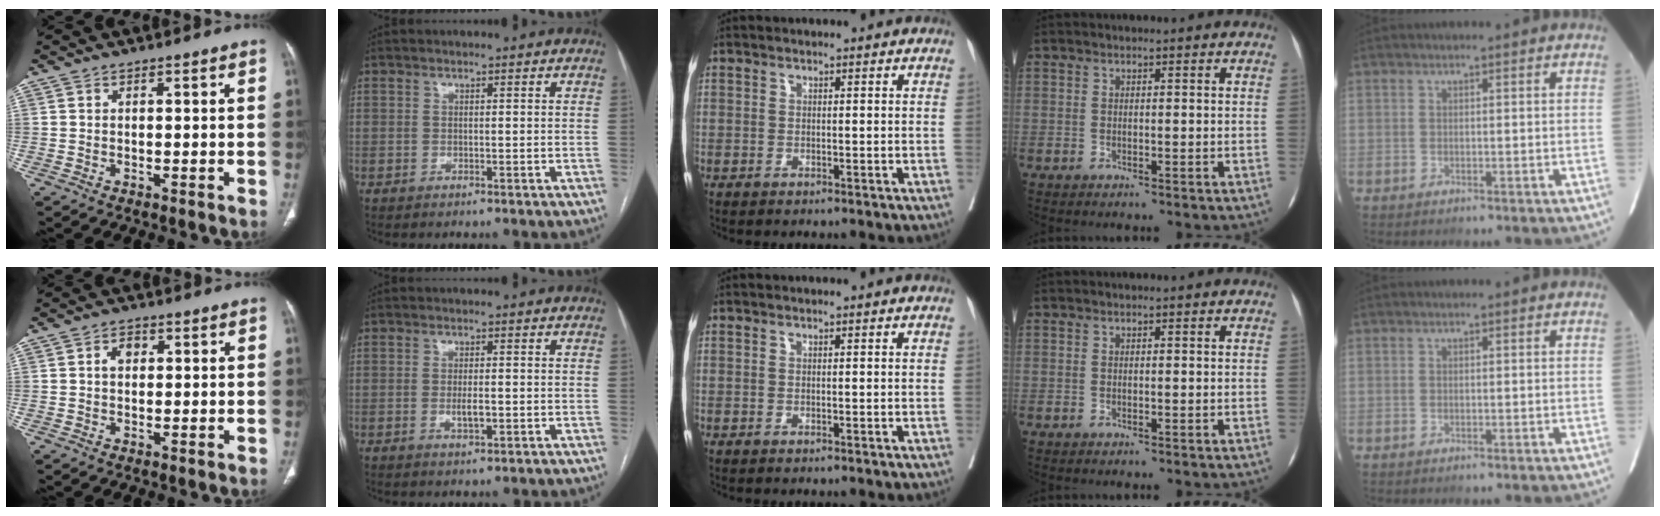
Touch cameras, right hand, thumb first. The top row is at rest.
{"thumb": {"total": 2.8, "force": [0.6, 2.0, 1.8], "torque": [-0.020, 0.007, 0.007]}, "index": {"total": 2.5, "force": [-0.5, 0.6, 2.3], "torque": [-0.048, -0.002, -0.007]}}